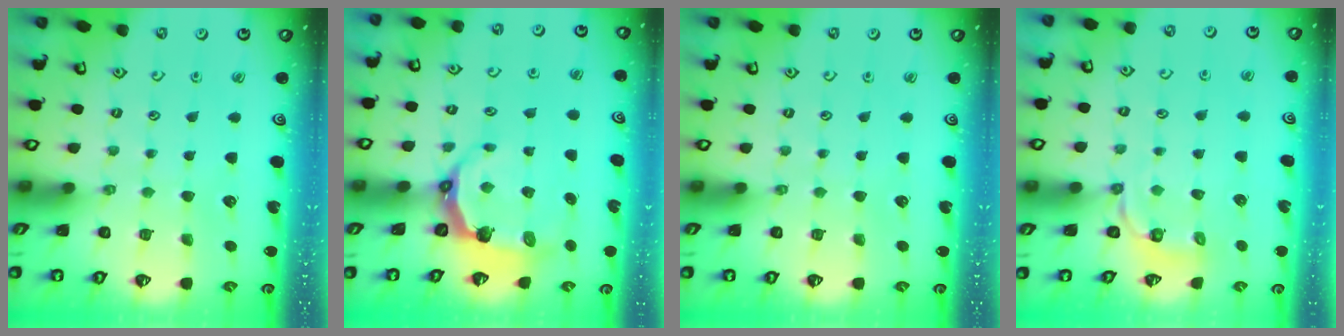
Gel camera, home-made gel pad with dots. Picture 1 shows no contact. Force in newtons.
{"total": 6.5, "press": 5.0, "slide": 4.1}
{"total": 0.0}
{"total": 3.7, "press": 2.7, "slide": 2.5}